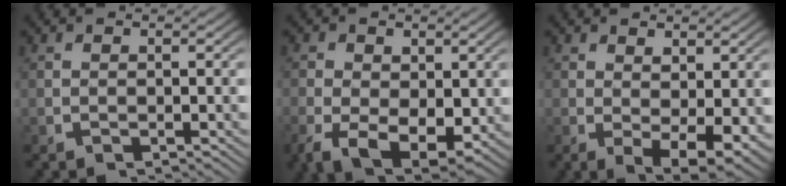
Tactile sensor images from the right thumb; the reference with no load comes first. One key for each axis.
{"total": 7.8, "fx": -1.8, "fy": 5.5, "fz": 5.3, "tx": -0.118, "ty": -0.064, "tz": -0.004}
{"total": 5.1, "fx": -0.5, "fy": 2.9, "fz": 4.1, "tx": -0.077, "ty": -0.040, "tz": 0.015}